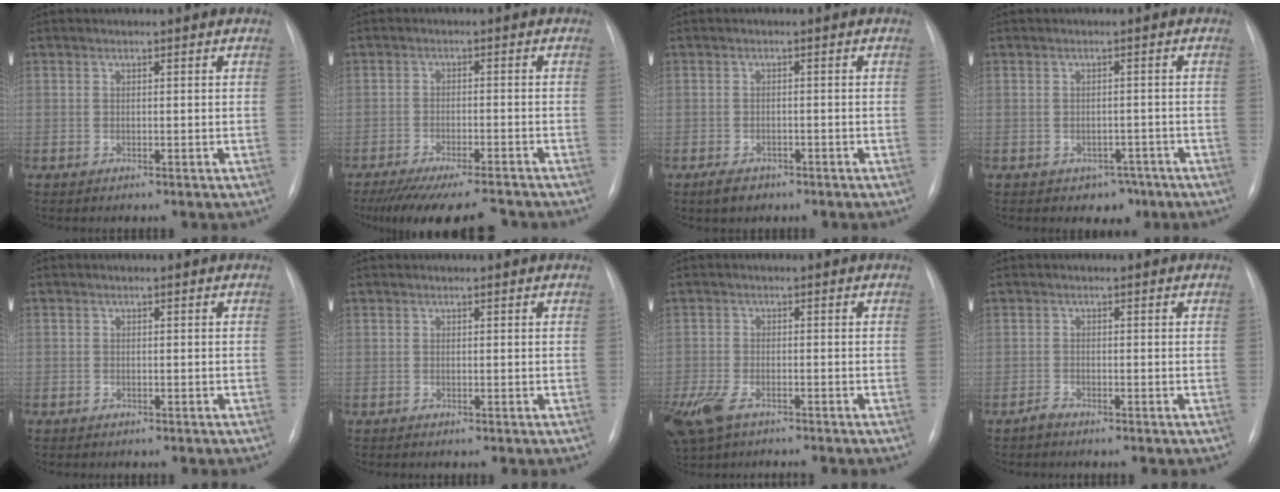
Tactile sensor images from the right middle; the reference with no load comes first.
{"total": 13.1, "force": [-11.6, 1.8, 5.8], "torque": [-0.092, -0.018, -0.166]}
{"total": 2.6, "force": [-1.9, 1.5, 1.2], "torque": [-0.026, -0.001, -0.023]}
{"total": 3.1, "force": [-1.9, 2.3, 0.9], "torque": [-0.003, 0.011, -0.015]}
{"total": 0.8, "force": [-0.5, 0.6, 0.0], "torque": [-0.005, 0.004, -0.007]}
{"total": 0.0}
{"total": 9.4, "force": [-6.3, 4.0, 5.7], "torque": [-0.133, -0.018, -0.112]}
{"total": 1.1, "force": [-1.1, 0.2, 0.4], "torque": [-0.014, -0.001, -0.020]}